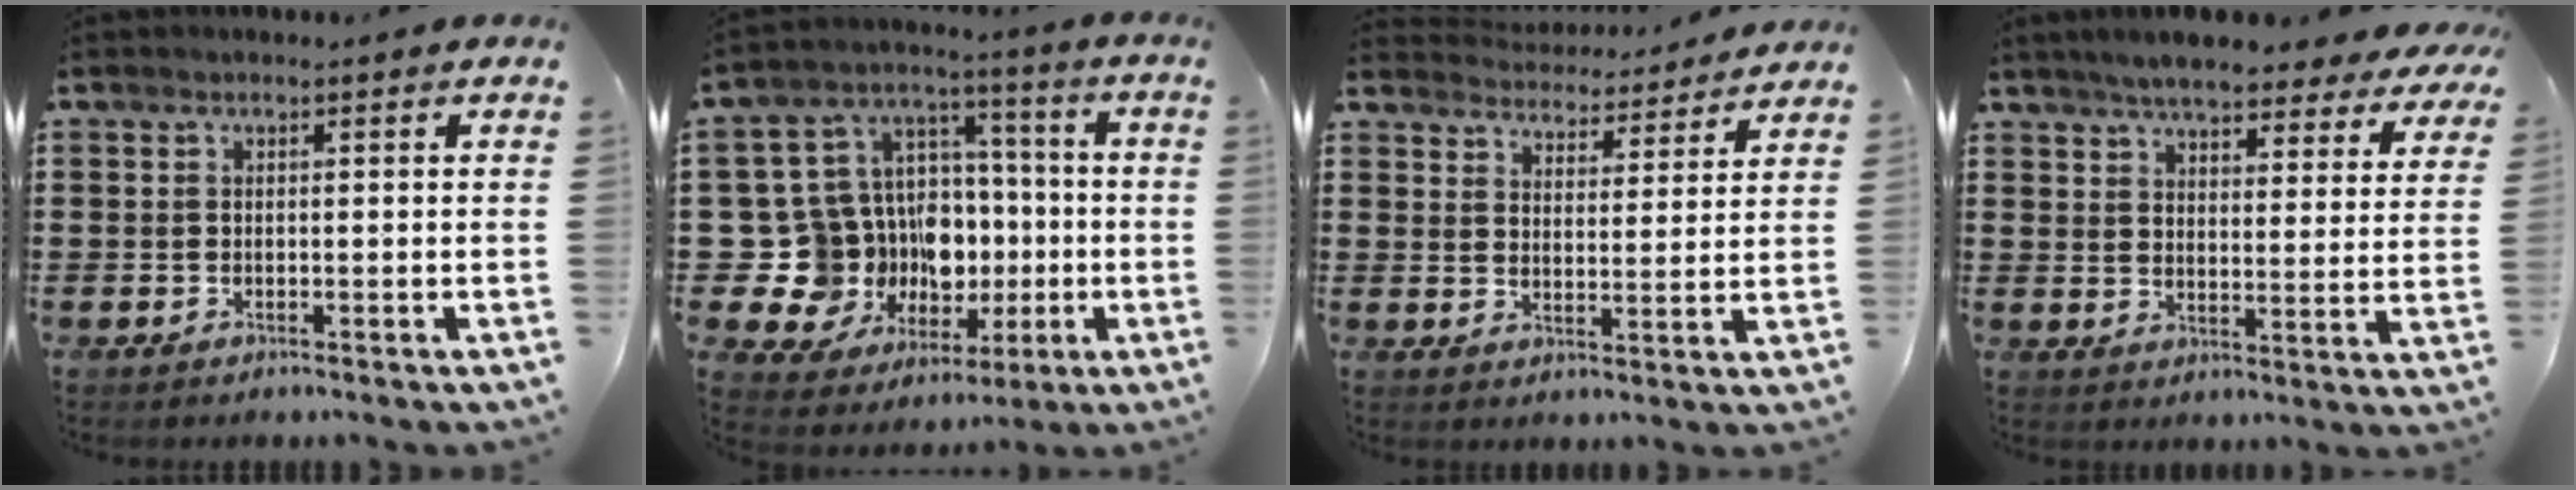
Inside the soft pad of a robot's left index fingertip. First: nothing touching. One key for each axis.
{"total": 14.5, "fx": -2.0, "fy": 13.5, "fz": 5.1, "tx": -0.147, "ty": -0.033, "tz": 0.001}
{"total": 4.5, "fx": 4.5, "fy": -0.1, "fz": -0.1, "tx": -0.020, "ty": -0.033, "tz": 0.076}
{"total": 5.8, "fx": 5.5, "fy": 0.3, "fz": 1.8, "tx": -0.059, "ty": -0.026, "tz": 0.096}